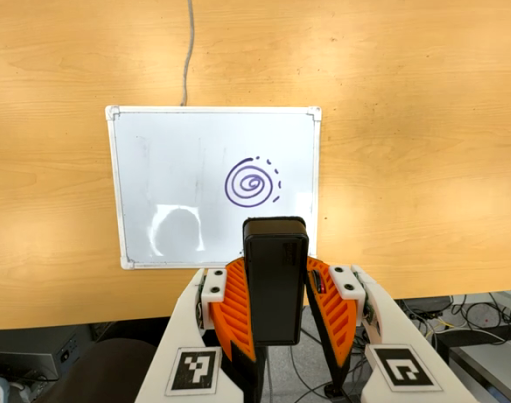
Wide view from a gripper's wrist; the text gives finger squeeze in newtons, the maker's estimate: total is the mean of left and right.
{"total": 7.1, "left": 6.3, "right": 7.9}